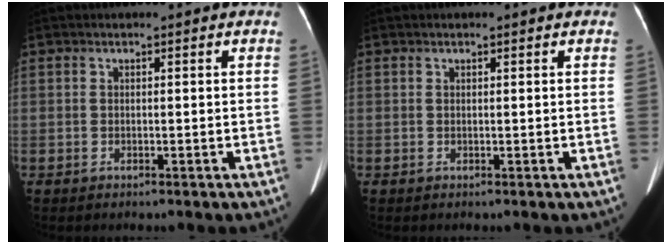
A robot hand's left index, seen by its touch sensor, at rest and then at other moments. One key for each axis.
{"total": 0.6, "fx": 0.5, "fy": 0.1, "fz": 0.2, "tx": -0.009, "ty": 0.007, "tz": 0.007}